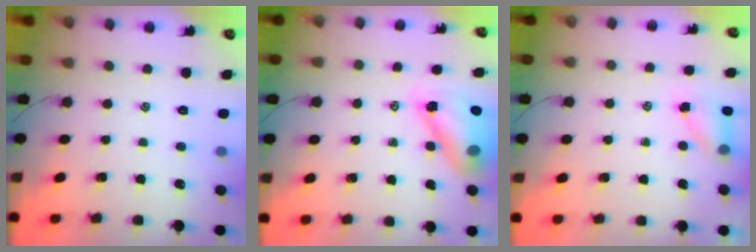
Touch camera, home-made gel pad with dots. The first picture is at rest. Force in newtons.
{"total": 11.5, "press": 10.9, "slide": 3.5}
{"total": 4.0, "press": 3.9, "slide": 0.6}